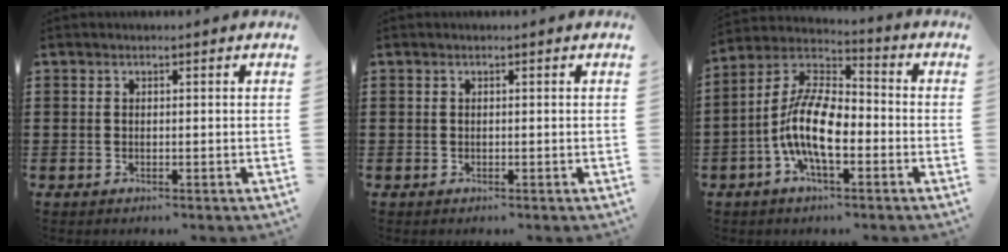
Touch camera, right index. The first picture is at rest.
{"total": 0.0}
{"total": 12.0, "force": [-3.6, 5.0, 10.3], "torque": [-0.242, -0.005, -0.074]}